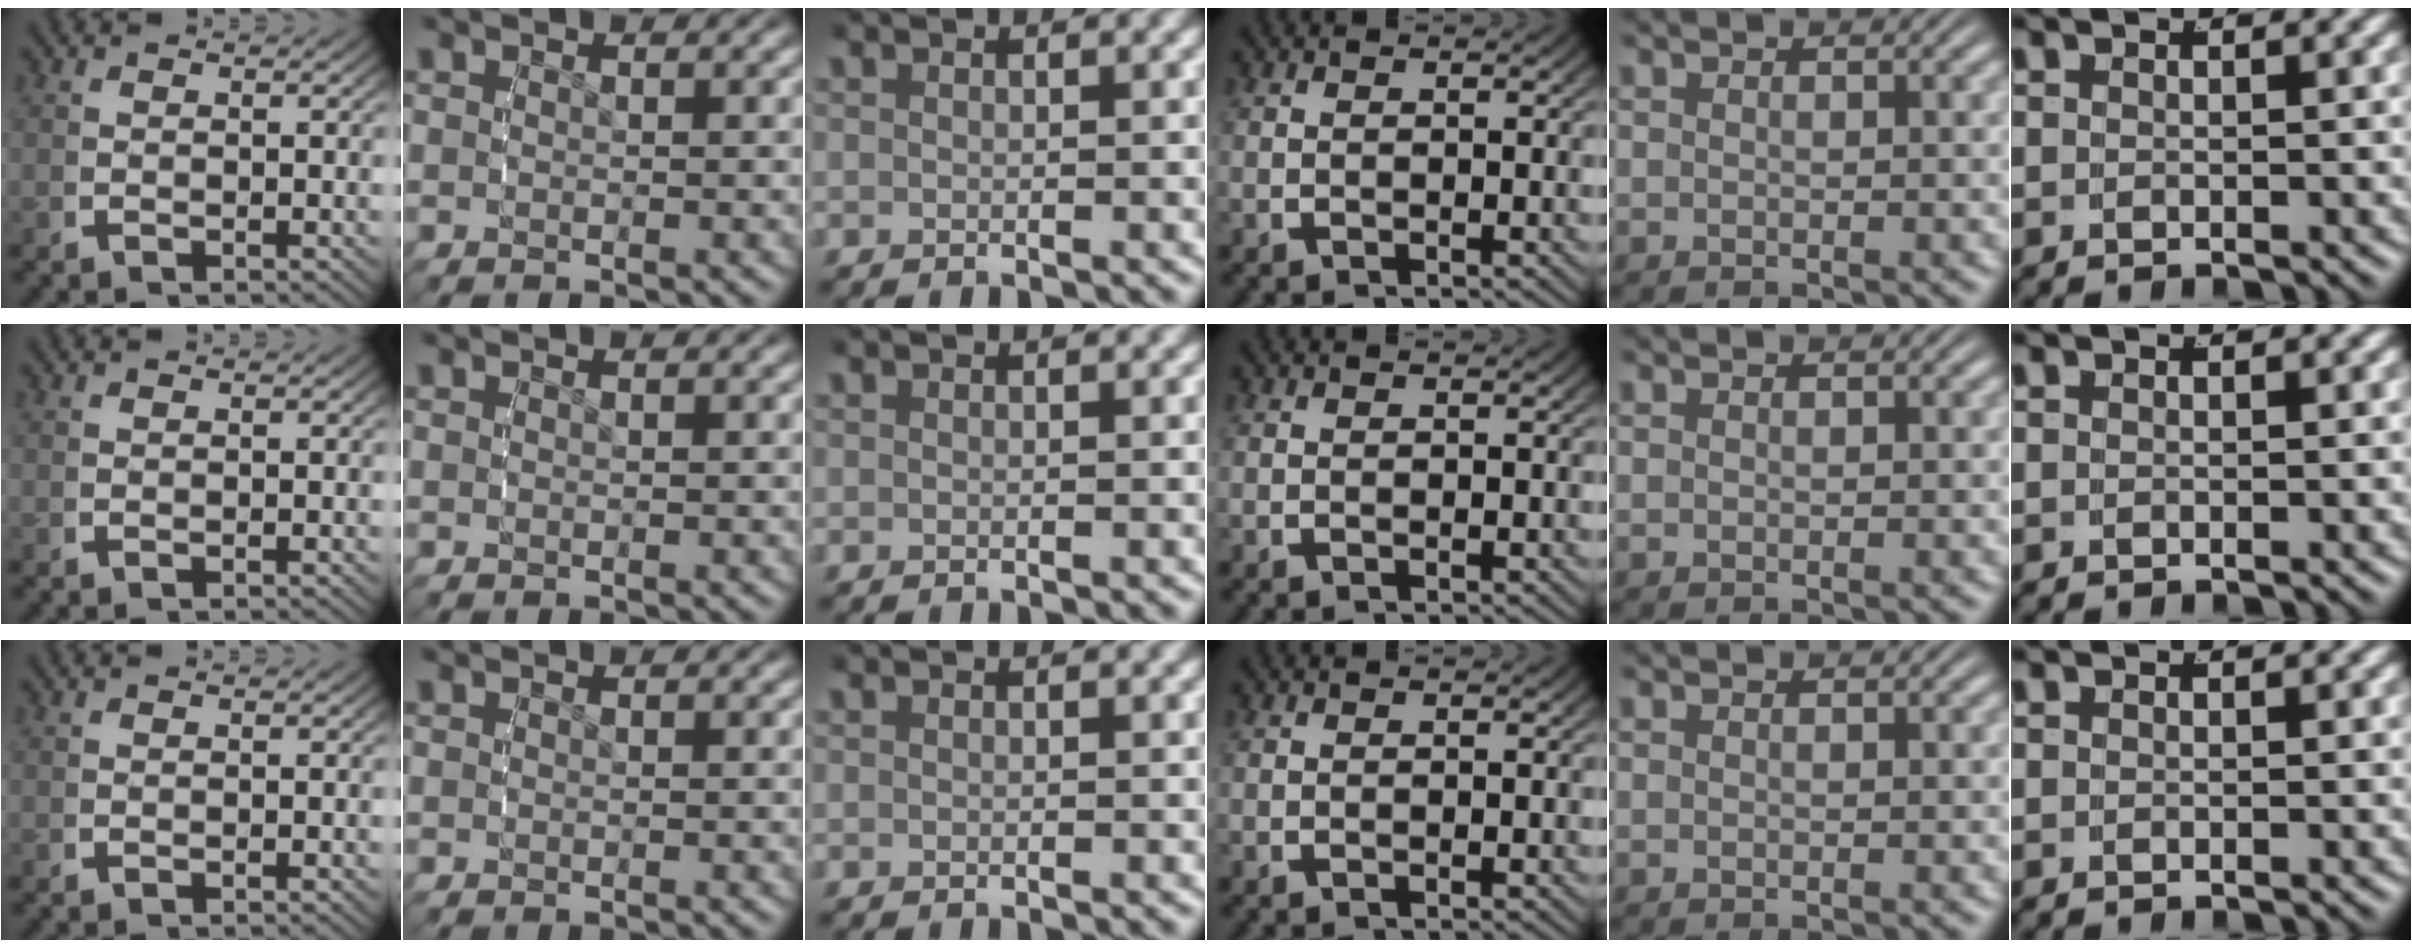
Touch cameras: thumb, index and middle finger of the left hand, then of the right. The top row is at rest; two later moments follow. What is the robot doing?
{"motion": "reach", "object": "bottle cap"}